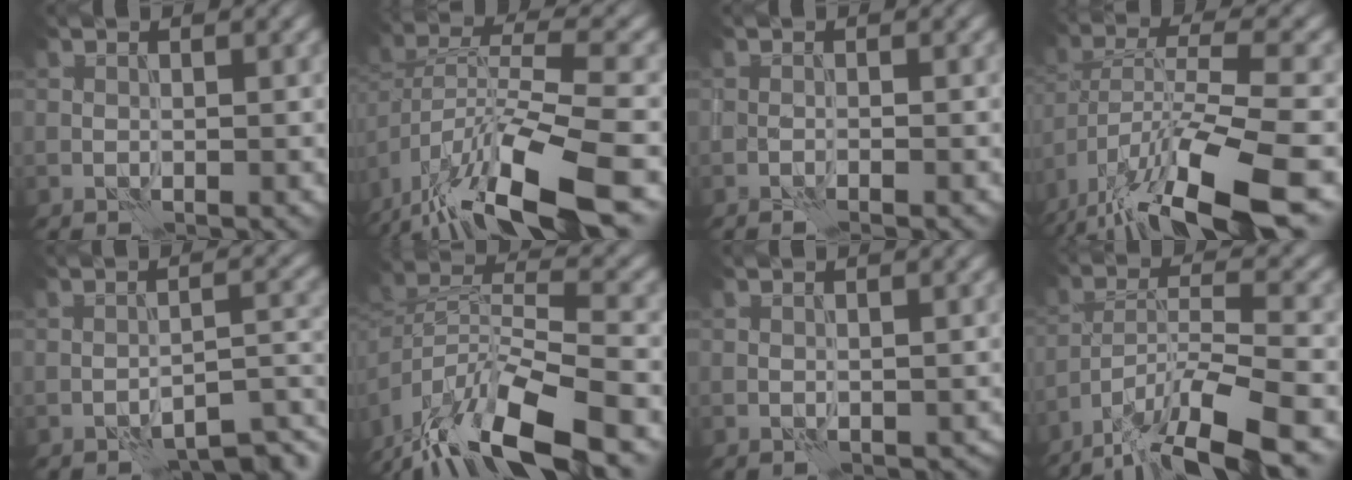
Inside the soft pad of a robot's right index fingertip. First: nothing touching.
{"total": 12.4, "force": [-7.8, 4.1, 8.7], "torque": [-0.160, -0.001, -0.136]}
{"total": 0.7, "force": [-0.6, 0.0, 0.4], "torque": [-0.005, -0.001, -0.012]}
{"total": 13.0, "force": [-8.2, 4.0, 9.3], "torque": [-0.173, 0.001, -0.133]}
{"total": 5.2, "force": [-4.3, 1.1, 2.8], "torque": [-0.029, 0.007, -0.057]}
{"total": 13.2, "force": [-9.5, 4.1, 8.2], "torque": [-0.162, 0.000, -0.170]}
{"total": 0.7, "force": [-0.1, 0.6, 0.3], "torque": [-0.003, 0.000, 0.000]}
{"total": 10.7, "force": [-8.2, 2.1, 6.6], "torque": [-0.114, 0.002, -0.145]}